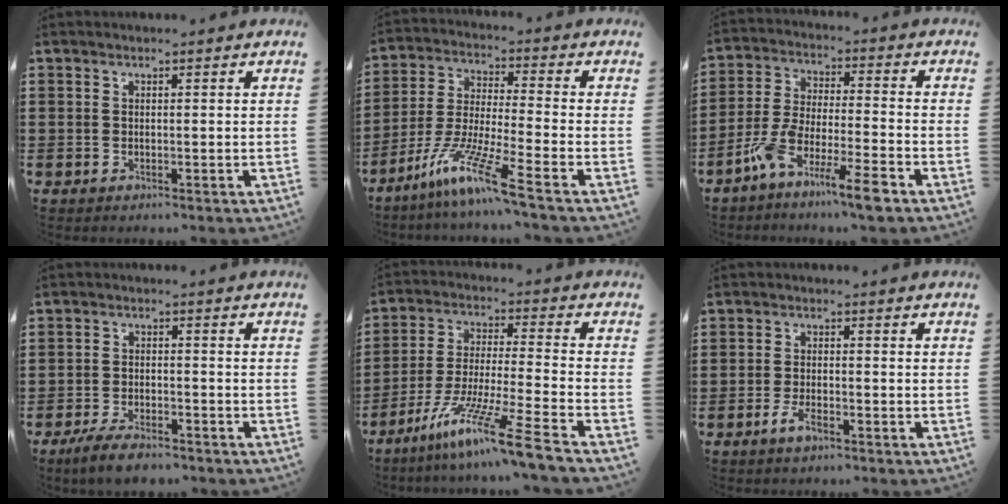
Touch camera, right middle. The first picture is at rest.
{"total": 10.0, "force": [-7.2, 0.2, 6.9], "torque": [-0.149, -0.011, -0.145]}
{"total": 9.4, "force": [-6.9, 0.7, 6.3], "torque": [-0.134, -0.005, -0.136]}
{"total": 4.3, "force": [-3.7, 0.9, 1.9], "torque": [-0.046, -0.001, -0.075]}
{"total": 12.1, "force": [-9.0, -0.5, 8.1], "torque": [-0.154, 0.001, -0.175]}
{"total": 3.2, "force": [-1.7, 1.0, 2.5], "torque": [-0.049, -0.002, -0.033]}